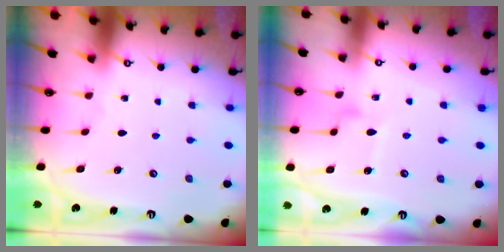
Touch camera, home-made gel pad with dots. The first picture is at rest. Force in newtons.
{"total": 8.1, "press": 8.1, "slide": 0.4}